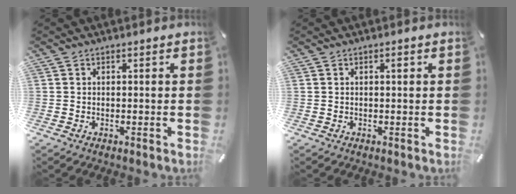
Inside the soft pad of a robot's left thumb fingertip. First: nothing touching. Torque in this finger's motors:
{"motor_torque": [0.23, 0.23, 0.10, -0.22, 0.04]}